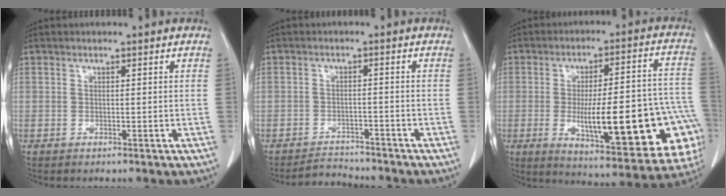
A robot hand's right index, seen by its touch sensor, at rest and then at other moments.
{"total": 3.6, "force": [-3.5, 0.6, -0.6], "torque": [0.009, -0.006, -0.057]}
{"total": 24.5, "force": [-6.0, 5.7, 23.0], "torque": [-0.251, 0.016, -0.063]}